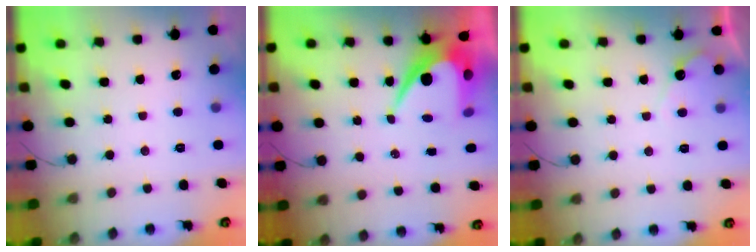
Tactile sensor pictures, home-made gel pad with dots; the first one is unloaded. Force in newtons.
{"total": 9.9, "press": 9.9, "slide": 0.8}
{"total": 4.3, "press": 4.3, "slide": 0.3}